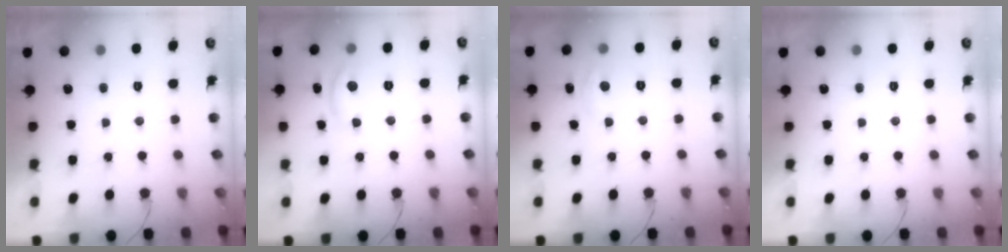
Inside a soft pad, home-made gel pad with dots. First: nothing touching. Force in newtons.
{"total": 5.6, "press": 5.6, "slide": 0.5}
{"total": 4.5, "press": 4.5, "slide": 0.6}
{"total": 0.0}